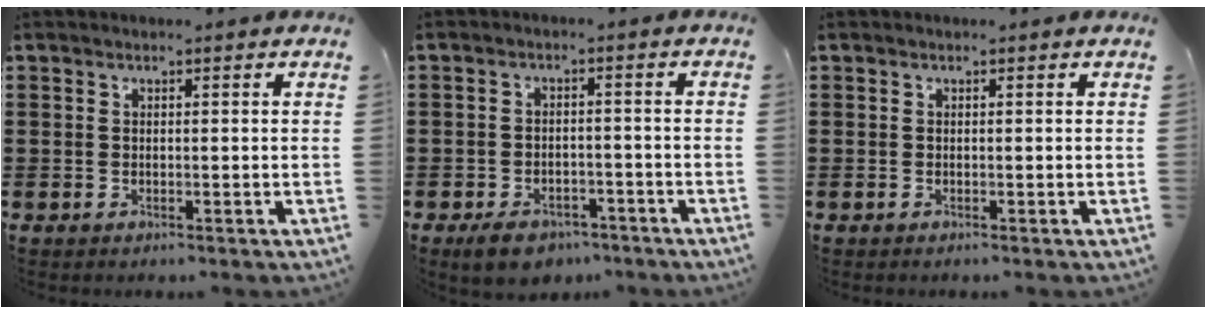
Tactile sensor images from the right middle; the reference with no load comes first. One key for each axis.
{"total": 3.8, "fx": -3.3, "fy": 1.6, "fz": 0.8, "tx": -0.016, "ty": 0.011, "tz": -0.065}
{"total": 0.0}